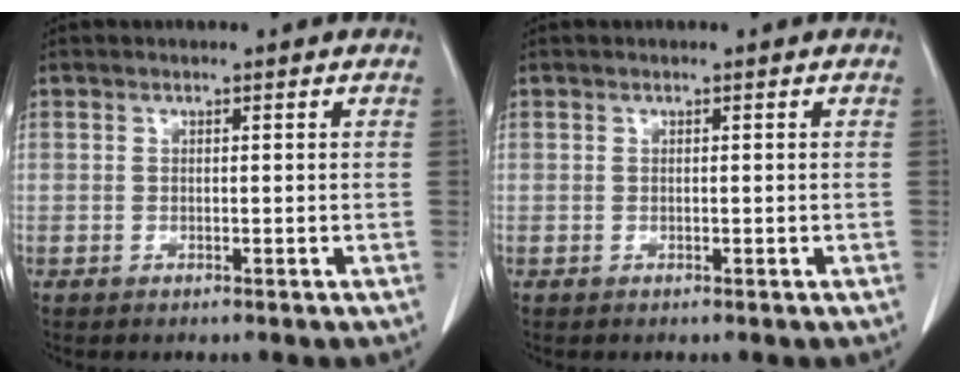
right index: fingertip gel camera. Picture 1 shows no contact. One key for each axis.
{"total": 0.0}